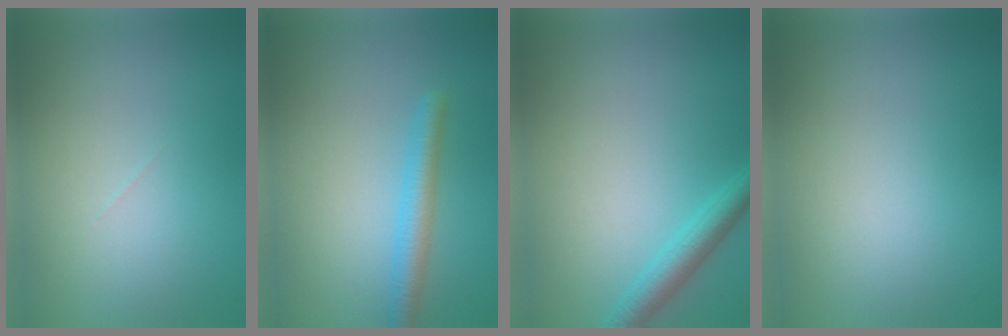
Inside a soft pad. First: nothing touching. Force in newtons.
{"total": 2.7, "press": 2.7, "slide": 0.1}
{"total": 2.9, "press": 2.9, "slide": 0.1}
{"total": 0.0}